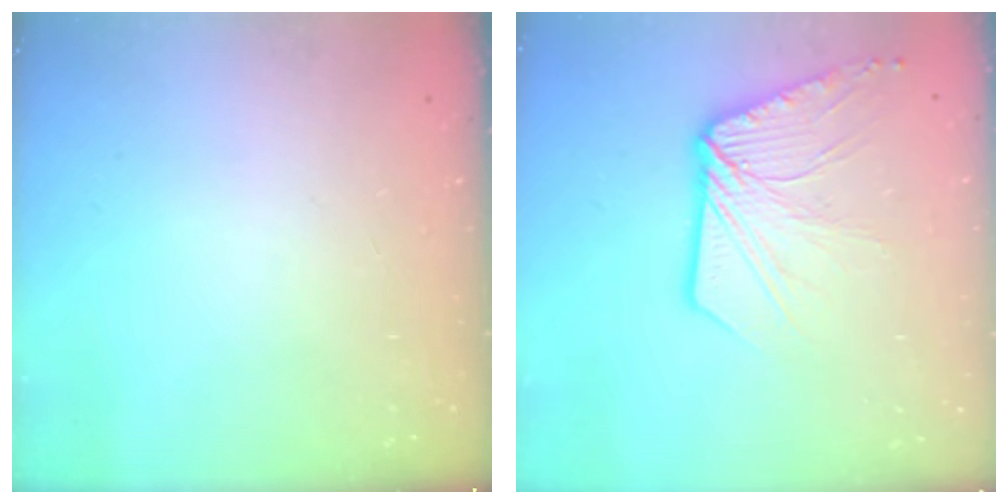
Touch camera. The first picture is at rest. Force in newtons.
{"total": 12.8, "press": 12.7, "slide": 1.4}